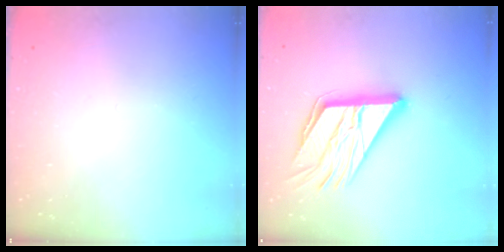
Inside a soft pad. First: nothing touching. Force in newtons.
{"total": 17.7, "press": 17.6, "slide": 1.9}